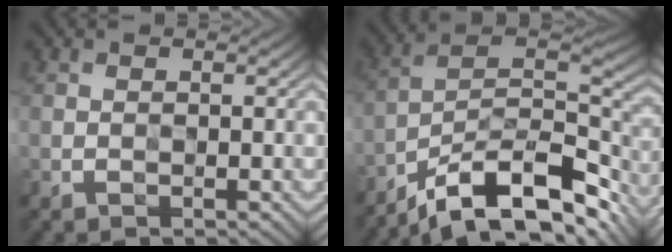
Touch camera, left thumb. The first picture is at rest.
{"total": 16.0, "force": [-11.5, 4.5, 10.2], "torque": [-0.208, 0.001, -0.194]}